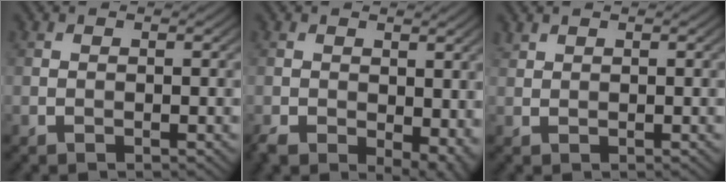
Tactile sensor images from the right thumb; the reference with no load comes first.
{"total": 7.1, "force": [-2.2, 4.5, 5.0], "torque": [-0.097, -0.031, -0.023]}
{"total": 0.8, "force": [0.8, 0.2, 0.2], "torque": [-0.010, 0.004, 0.022]}